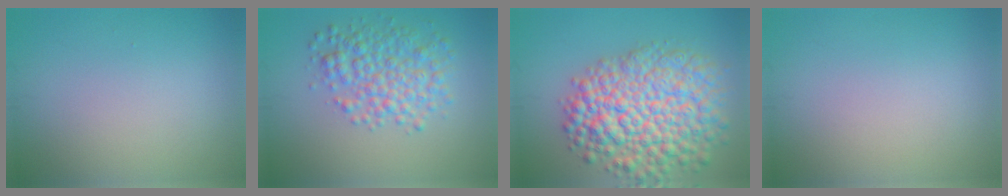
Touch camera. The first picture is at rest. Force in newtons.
{"total": 4.7, "press": 4.7, "slide": 0.0}
{"total": 10.1, "press": 10.1, "slide": 0.4}
{"total": 0.0}